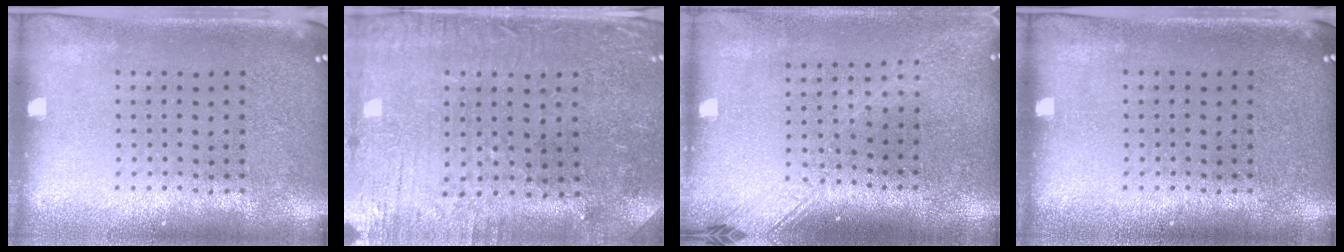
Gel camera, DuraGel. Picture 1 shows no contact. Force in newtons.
{"total": 0.9, "press": 0.7, "slide": 0.5}
{"total": 1.8, "press": 1.4, "slide": 1.0}
{"total": 0.0}